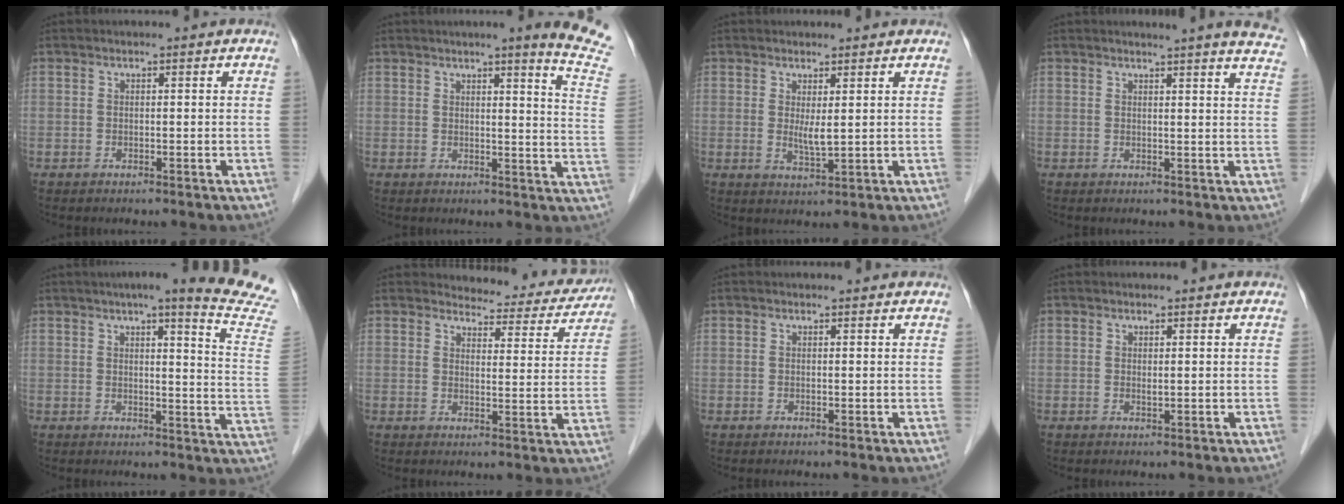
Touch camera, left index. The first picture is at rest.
{"total": 10.6, "force": [8.8, -1.5, 5.6], "torque": [-0.063, -0.062, 0.075]}
{"total": 2.6, "force": [0.8, 0.5, 2.4], "torque": [-0.050, -0.008, 0.020]}
{"total": 12.0, "force": [11.1, 0.3, 4.5], "torque": [-0.044, -0.038, 0.105]}
{"total": 16.9, "force": [14.3, -0.6, 9.1], "torque": [-0.113, -0.062, 0.150]}
{"total": 11.3, "force": [10.9, 2.7, 1.0], "torque": [0.009, -0.025, 0.110]}
{"total": 1.3, "force": [1.2, 0.3, 0.1], "torque": [-0.011, 0.008, 0.013]}
{"total": 0.6, "force": [0.4, 0.2, 0.4], "torque": [-0.012, -0.004, 0.006]}